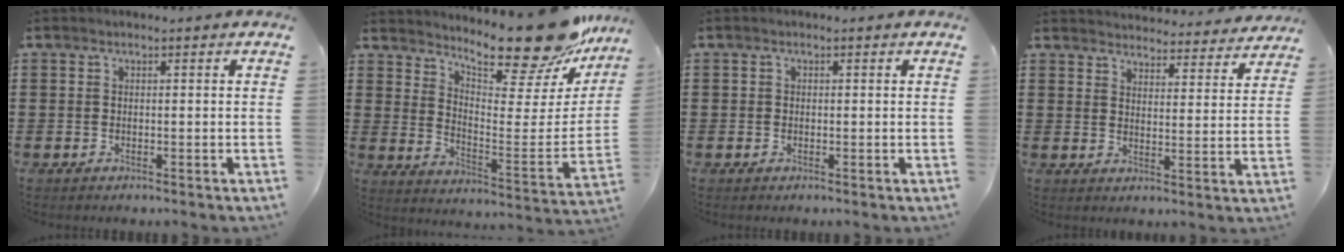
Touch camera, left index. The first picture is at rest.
{"total": 16.4, "force": [14.3, 3.0, 7.6], "torque": [-0.120, -0.105, 0.242]}
{"total": 0.5, "force": [0.0, 0.5, 0.1], "torque": [-0.004, 0.003, -0.001]}
{"total": 3.9, "force": [3.9, 0.2, -0.2], "torque": [-0.008, -0.031, 0.064]}